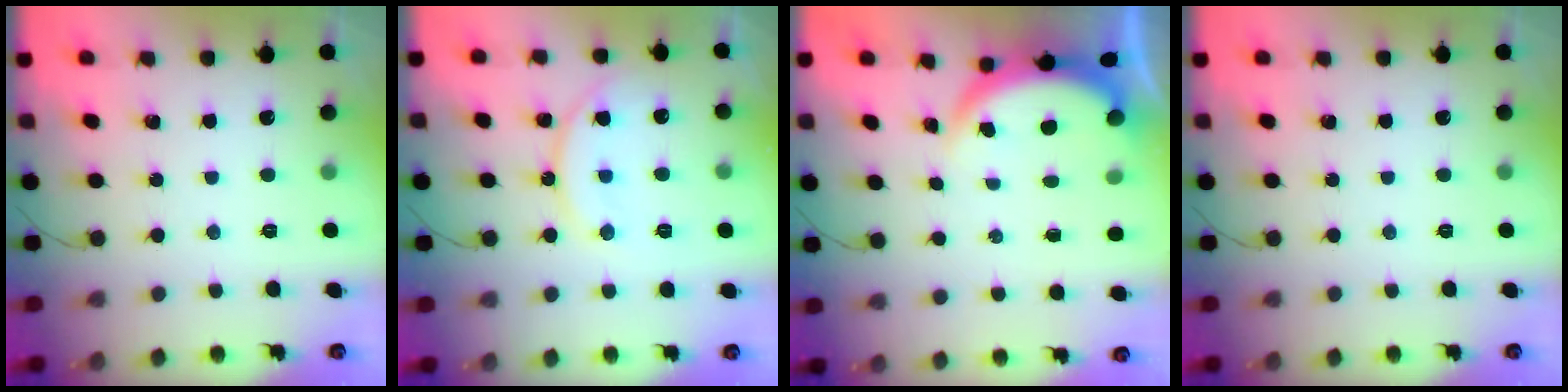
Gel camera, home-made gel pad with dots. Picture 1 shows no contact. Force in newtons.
{"total": 13.3, "press": 13.3, "slide": 1.1}
{"total": 3.7, "press": 3.7, "slide": 0.1}
{"total": 0.0}